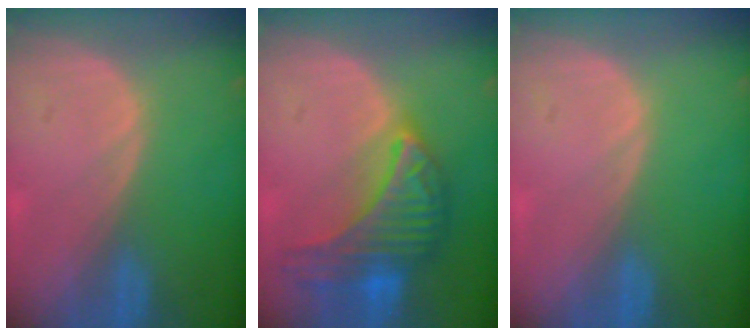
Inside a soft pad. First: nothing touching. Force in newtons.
{"total": 9.8, "press": 9.8, "slide": 0.5}
{"total": 0.0}